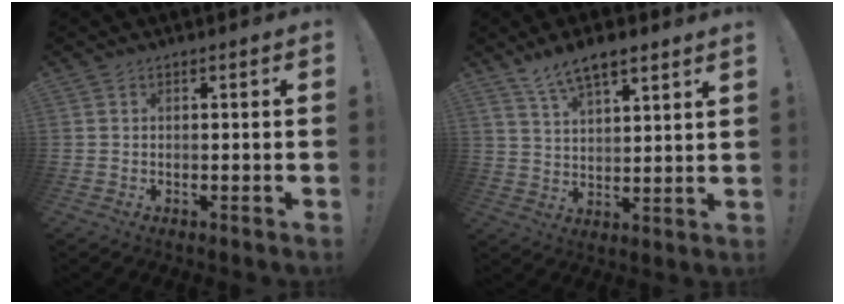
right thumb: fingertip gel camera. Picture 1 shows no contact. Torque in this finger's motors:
{"motor_torque": [0.01, 0.01, 0.11, 0.10, 0.25]}